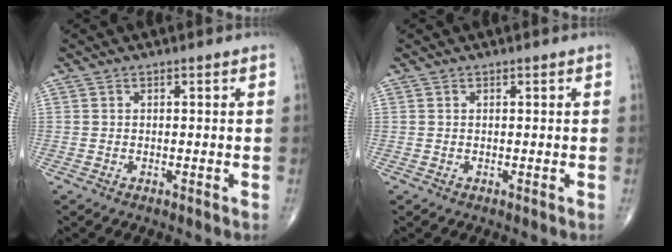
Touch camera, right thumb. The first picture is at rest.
{"total": 0.0}